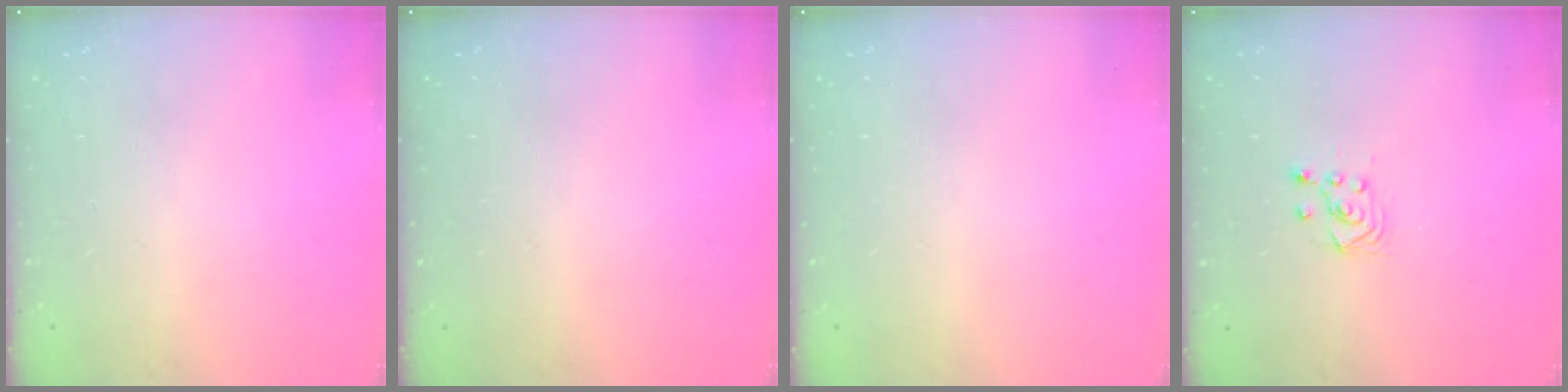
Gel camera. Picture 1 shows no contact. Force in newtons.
{"total": 0.0}
{"total": 0.0}
{"total": 2.9, "press": 2.7, "slide": 1.0}